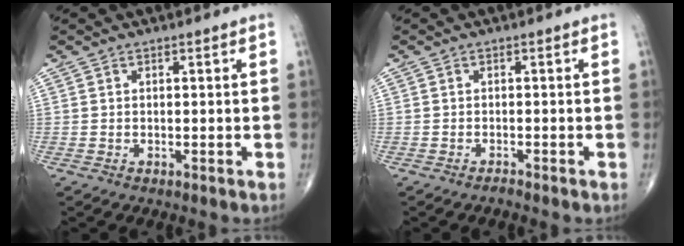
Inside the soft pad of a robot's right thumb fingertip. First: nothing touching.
{"total": 0.8, "force": [-0.8, 0.0, 0.2], "torque": [-0.008, 0.004, -0.014]}